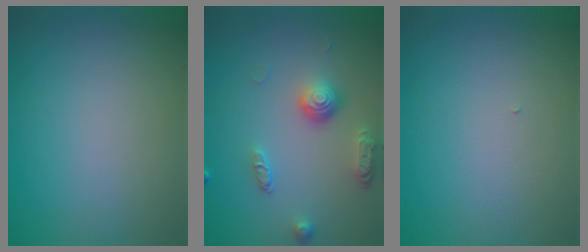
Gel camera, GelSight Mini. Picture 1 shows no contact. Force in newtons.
{"total": 3.7, "press": 2.7, "slide": 2.5}
{"total": 0.0}